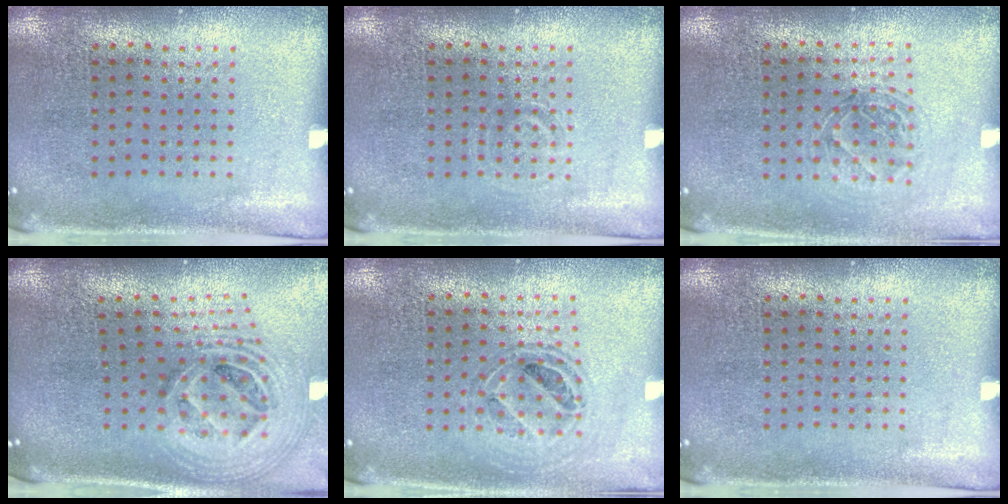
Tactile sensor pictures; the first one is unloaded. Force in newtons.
{"total": 0.8, "press": 0.8, "slide": 0.2}
{"total": 1.2, "press": 1.1, "slide": 0.6}
{"total": 2.8, "press": 1.8, "slide": 2.1}
{"total": 0.8, "press": 0.8, "slide": 0.0}
{"total": 0.0}